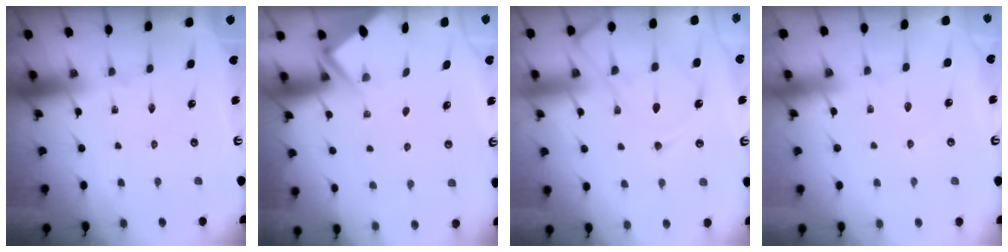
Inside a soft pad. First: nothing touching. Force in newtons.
{"total": 3.0, "press": 2.9, "slide": 0.4}
{"total": 12.8, "press": 12.8, "slide": 1.3}
{"total": 2.5, "press": 2.4, "slide": 0.5}